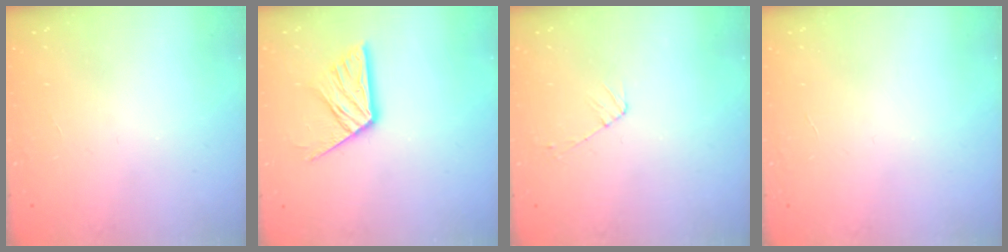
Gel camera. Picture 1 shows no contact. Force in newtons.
{"total": 12.0, "press": 12.0, "slide": 1.1}
{"total": 3.8, "press": 3.8, "slide": 0.5}
{"total": 0.0}